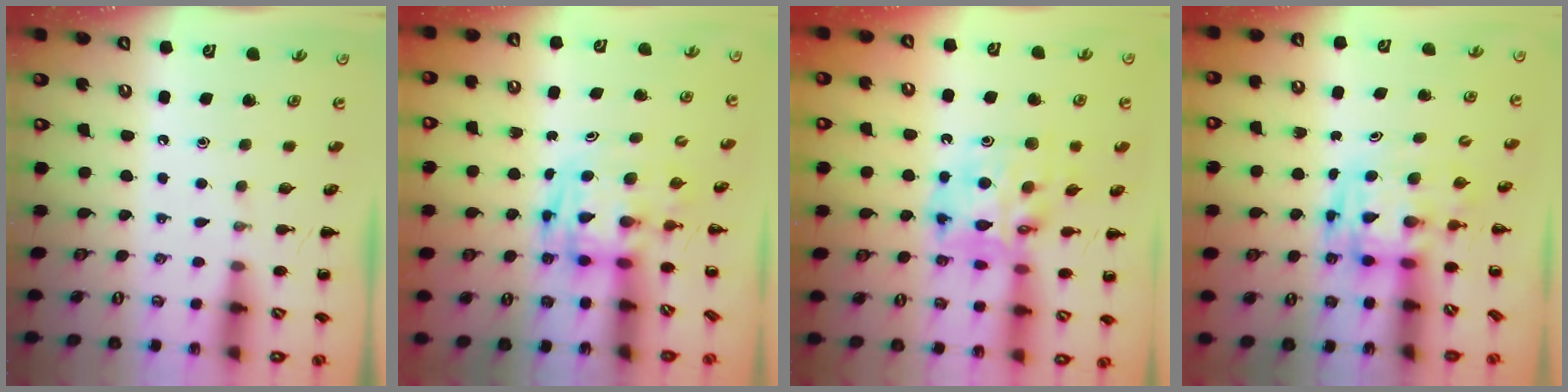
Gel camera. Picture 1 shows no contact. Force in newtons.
{"total": 2.7, "press": 2.7, "slide": 0.5}
{"total": 12.9, "press": 12.5, "slide": 3.6}
{"total": 2.9, "press": 2.9, "slide": 0.6}